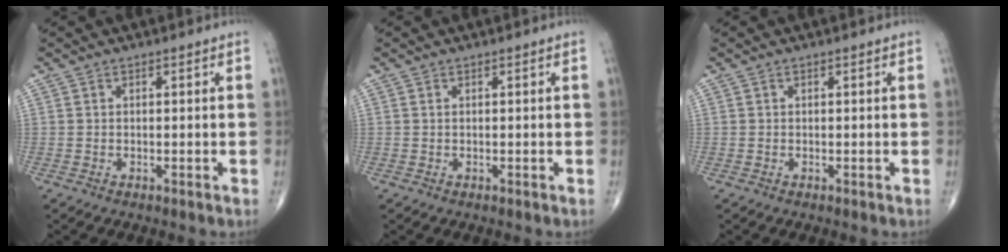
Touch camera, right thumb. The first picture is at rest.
{"total": 0.0}
{"total": 0.0}